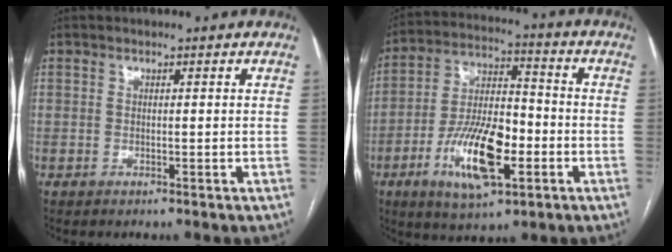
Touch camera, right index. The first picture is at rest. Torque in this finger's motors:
{"motor_torque": [0.44, -0.32, 0.37, 0.11]}